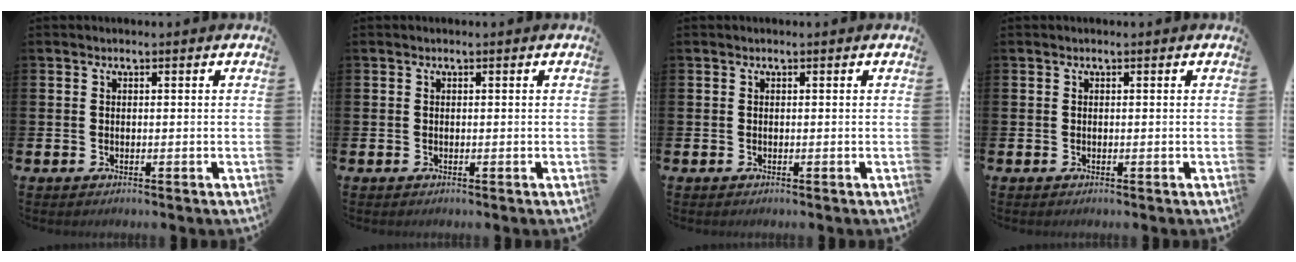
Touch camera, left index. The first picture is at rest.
{"total": 0.0}
{"total": 0.0}
{"total": 0.0}